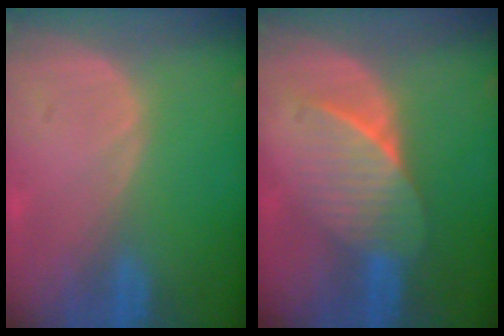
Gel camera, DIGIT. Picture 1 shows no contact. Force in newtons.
{"total": 7.4, "press": 6.6, "slide": 3.2}